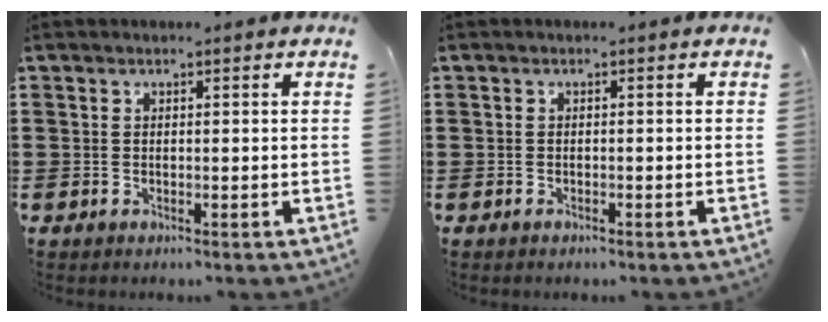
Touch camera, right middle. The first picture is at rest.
{"total": 0.6, "force": [-0.6, 0.3, 0.0], "torque": [-0.001, 0.002, -0.013]}